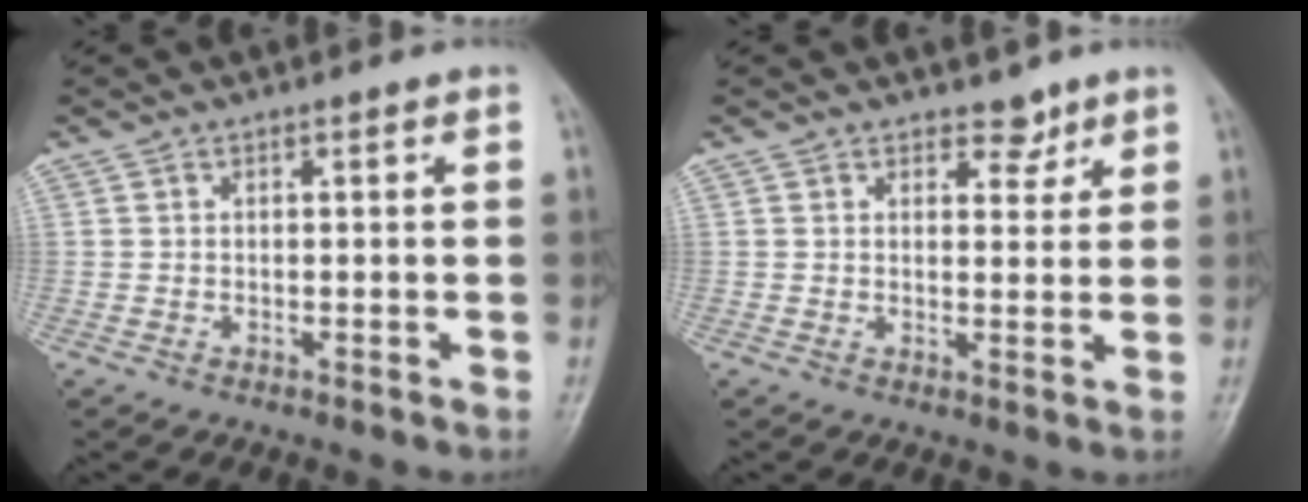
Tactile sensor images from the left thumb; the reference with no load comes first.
{"total": 3.2, "force": [2.4, 1.8, 1.0], "torque": [0.007, -0.015, 0.034]}